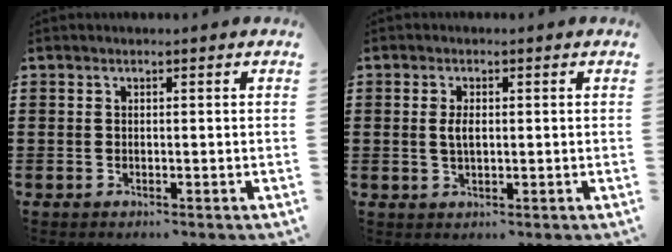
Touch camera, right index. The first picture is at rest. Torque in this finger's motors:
{"motor_torque": [0.44, 0.34, 0.14, 0.00]}